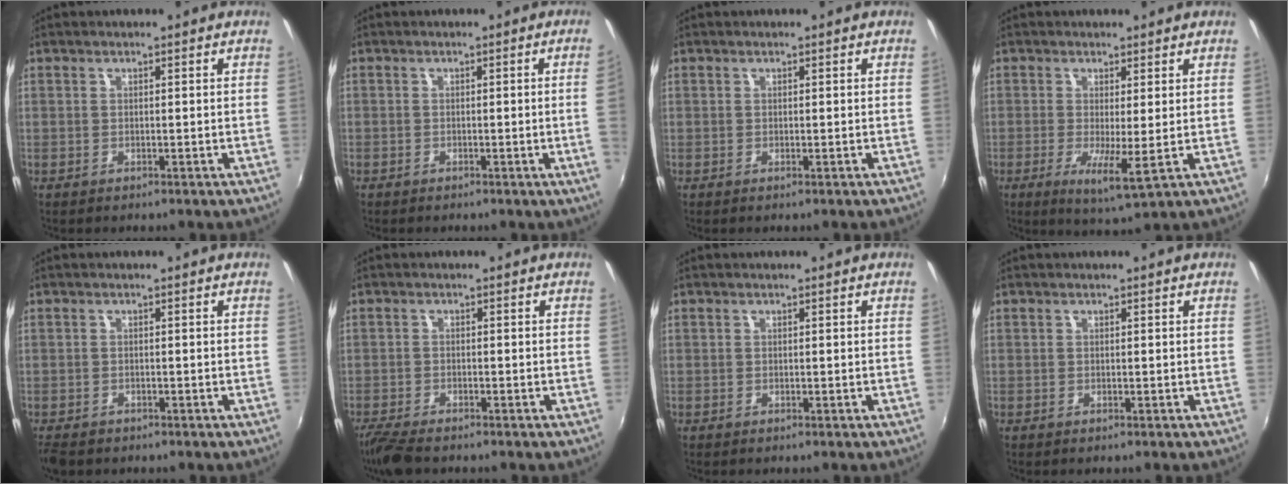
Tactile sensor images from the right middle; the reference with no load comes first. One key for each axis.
{"total": 2.3, "fx": -0.2, "fy": -1.4, "fz": 1.8, "tx": -0.027, "ty": -0.012, "tz": 0.002}
{"total": 0.0}
{"total": 5.5, "fx": -0.7, "fy": 0.3, "fz": 5.4, "tx": -0.104, "ty": -0.017, "tz": -0.012}
{"total": 3.7, "fx": -2.9, "fy": 1.8, "fz": 1.6, "tx": -0.043, "ty": -0.016, "tz": -0.052}
{"total": 5.7, "fx": -4.8, "fy": 1.1, "fz": 2.9, "tx": -0.080, "ty": -0.027, "tz": -0.091}
{"total": 0.0}
{"total": 0.0}